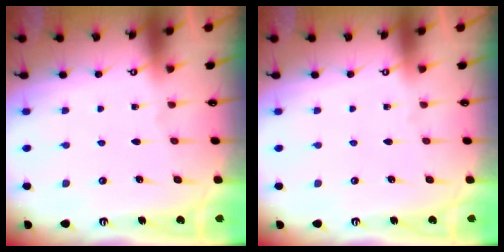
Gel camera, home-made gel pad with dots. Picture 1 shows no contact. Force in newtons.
{"total": 0.0}